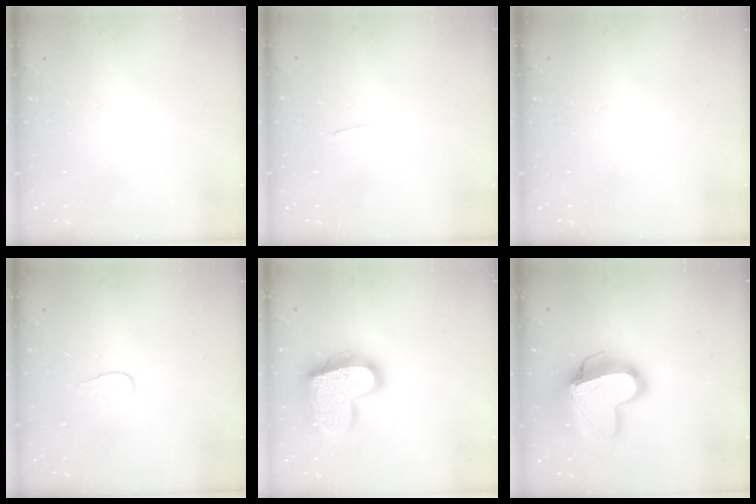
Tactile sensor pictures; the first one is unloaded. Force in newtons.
{"total": 2.0, "press": 2.0, "slide": 0.2}
{"total": 0.0}
{"total": 3.8, "press": 3.8, "slide": 0.4}
{"total": 20.4, "press": 20.3, "slide": 1.7}
{"total": 17.7, "press": 17.6, "slide": 1.5}